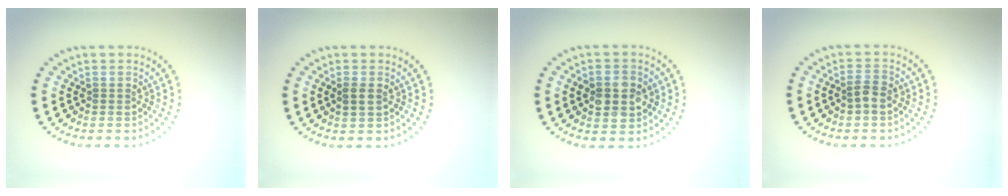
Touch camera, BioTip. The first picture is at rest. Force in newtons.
{"total": 1.3, "press": 1.3, "slide": 0.2}
{"total": 4.0, "press": 4.0, "slide": 0.1}
{"total": 1.5, "press": 1.3, "slide": 0.6}